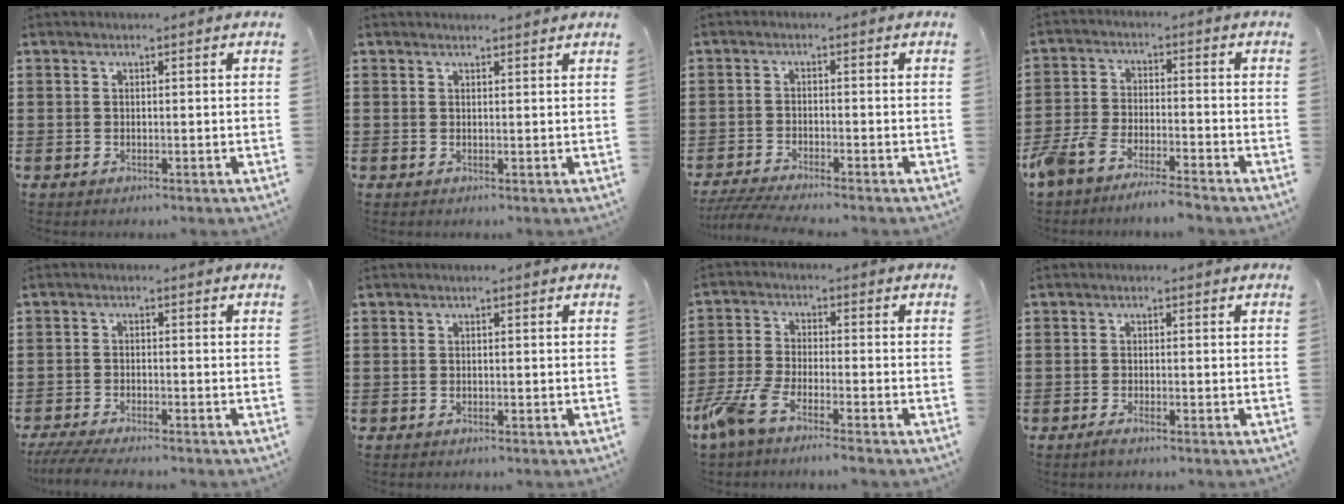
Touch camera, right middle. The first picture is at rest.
{"total": 0.9, "force": [0.9, 0.0, 0.1], "torque": [0.003, -0.004, 0.015]}
{"total": 3.3, "force": [-3.1, -0.1, 1.3], "torque": [-0.035, -0.011, -0.065]}
{"total": 6.2, "force": [-5.9, 0.5, 2.0], "torque": [-0.057, -0.006, -0.119]}
{"total": 3.3, "force": [-3.1, 0.1, 1.3], "torque": [-0.036, -0.010, -0.065]}
{"total": 0.0}
{"total": 6.0, "force": [-4.6, 0.9, 3.7], "torque": [-0.103, -0.016, -0.094]}
{"total": 1.1, "force": [-0.7, 0.1, 0.9], "torque": [-0.015, -0.003, -0.013]}